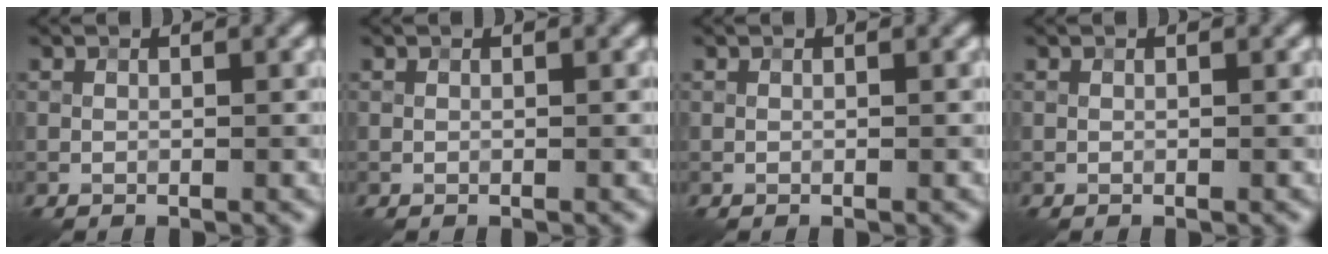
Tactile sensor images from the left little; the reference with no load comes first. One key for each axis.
{"total": 0.0}
{"total": 0.0}
{"total": 0.0}